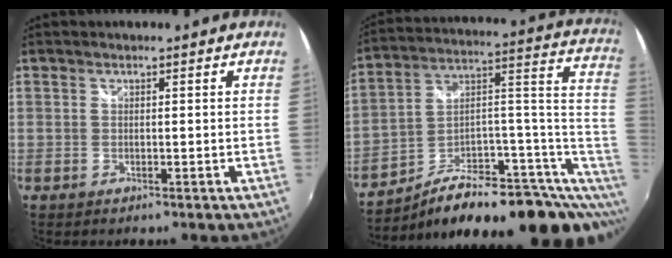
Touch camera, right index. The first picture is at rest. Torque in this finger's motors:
{"motor_torque": [0.87, -1.00, 0.74, 0.11]}